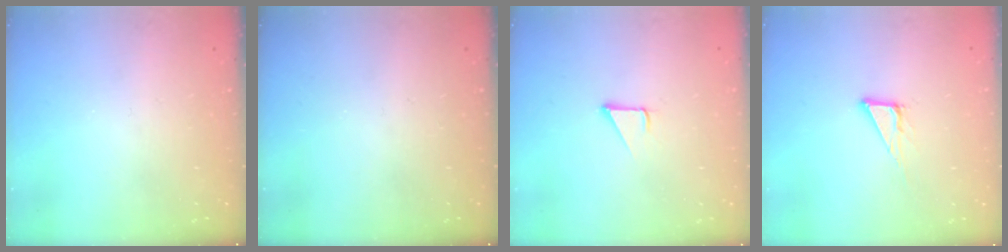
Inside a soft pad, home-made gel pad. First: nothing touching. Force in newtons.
{"total": 0.0}
{"total": 1.9, "press": 1.9, "slide": 0.1}
{"total": 5.6, "press": 5.6, "slide": 0.3}